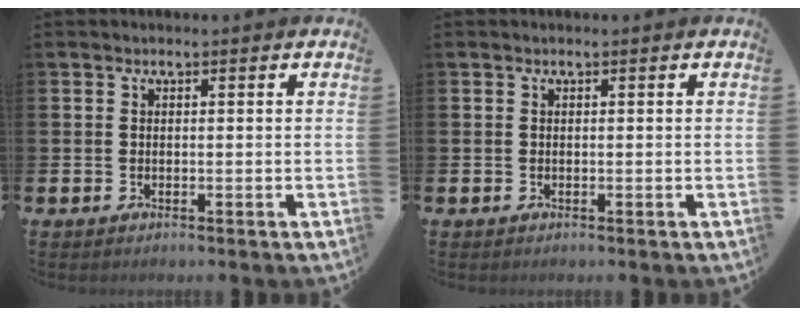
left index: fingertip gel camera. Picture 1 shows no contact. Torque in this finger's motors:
{"motor_torque": [-0.02, 0.05, -0.01, 0.00]}